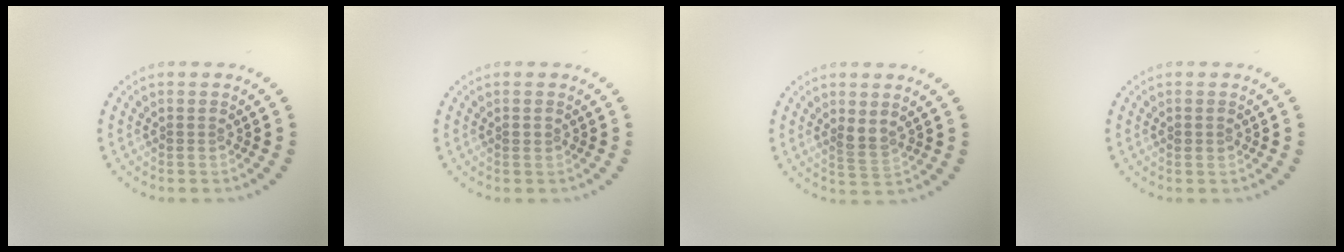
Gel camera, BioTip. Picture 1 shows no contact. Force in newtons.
{"total": 0.8, "press": 0.8, "slide": 0.2}
{"total": 1.8, "press": 1.5, "slide": 1.0}
{"total": 1.1, "press": 1.1, "slide": 0.0}